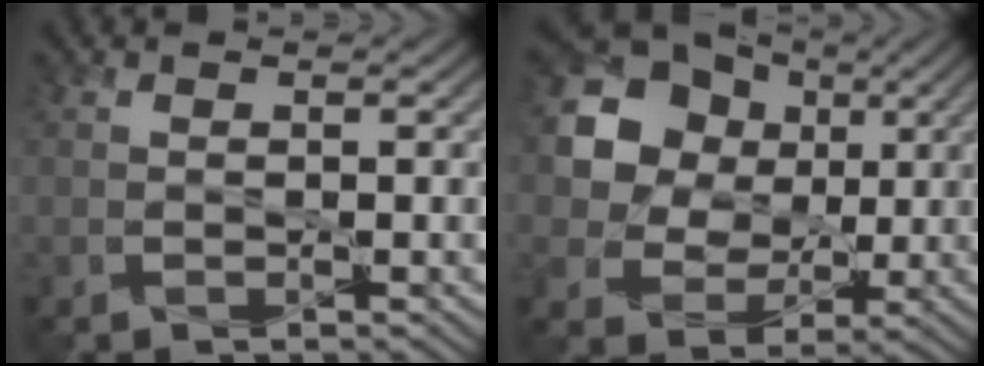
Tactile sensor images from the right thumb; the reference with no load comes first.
{"total": 15.0, "force": [4.5, 12.9, 6.2], "torque": [-0.201, 0.042, 0.097]}